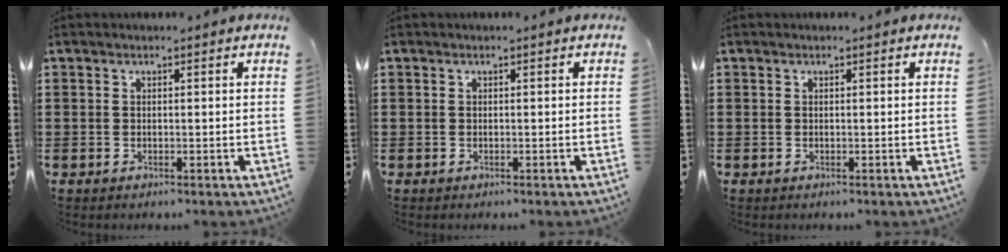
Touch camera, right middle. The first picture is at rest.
{"total": 0.0}
{"total": 0.0}